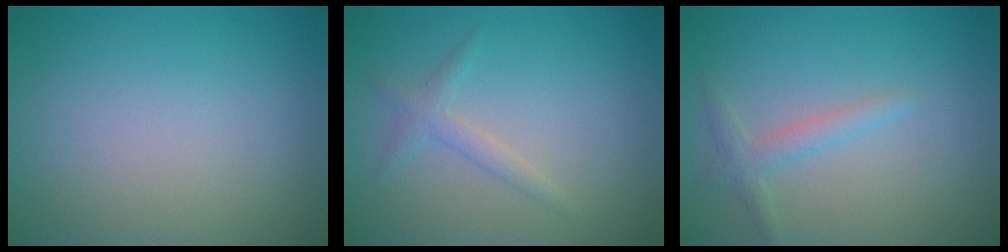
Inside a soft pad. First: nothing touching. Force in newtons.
{"total": 1.5, "press": 1.5, "slide": 0.1}
{"total": 1.7, "press": 1.7, "slide": 0.1}